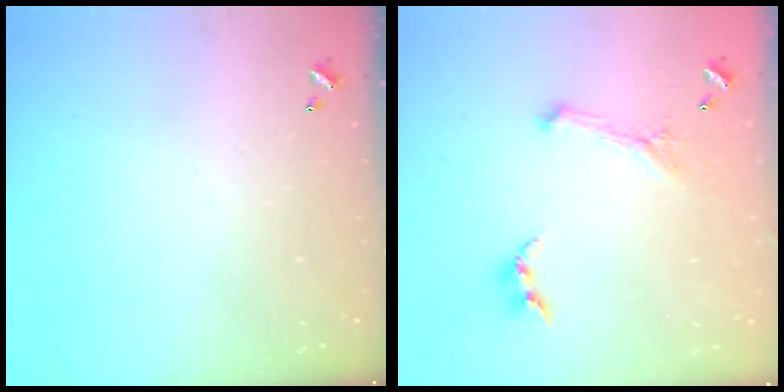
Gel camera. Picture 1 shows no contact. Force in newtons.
{"total": 1.6, "press": 1.5, "slide": 0.4}